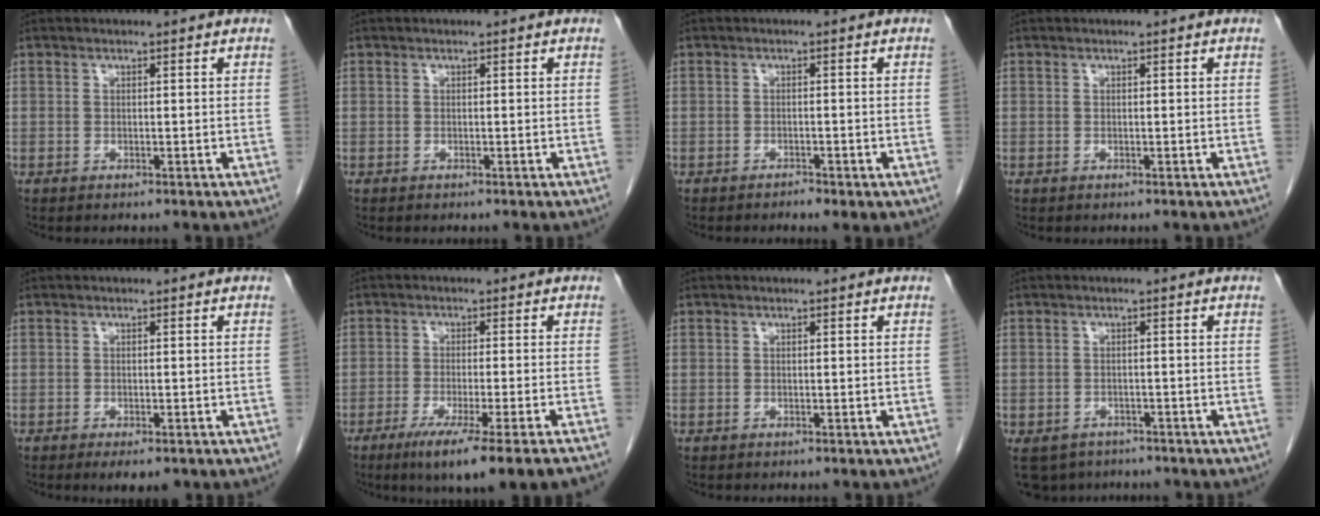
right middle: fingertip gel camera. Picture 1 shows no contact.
{"total": 0.0}
{"total": 2.1, "force": [-1.3, 0.7, 1.4], "torque": [-0.020, 0.000, -0.014]}
{"total": 0.0}
{"total": 3.3, "force": [-2.1, 1.2, 2.2], "torque": [-0.026, -0.004, -0.024]}
{"total": 11.6, "force": [-8.2, -1.1, 8.0], "torque": [-0.105, -0.032, -0.120]}
{"total": 0.0}
{"total": 7.9, "force": [-5.7, 5.0, 2.1], "torque": [-0.055, -0.009, -0.078]}